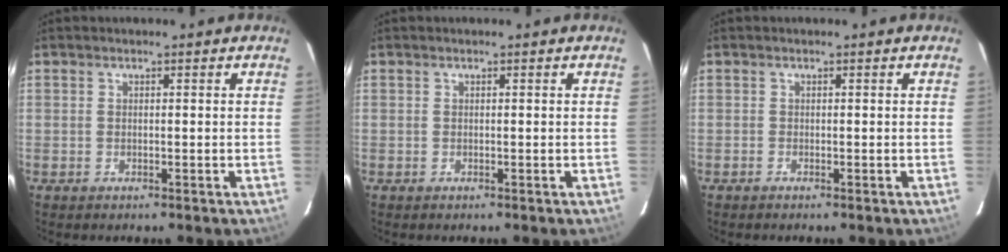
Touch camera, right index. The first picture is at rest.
{"total": 0.0}
{"total": 0.0}